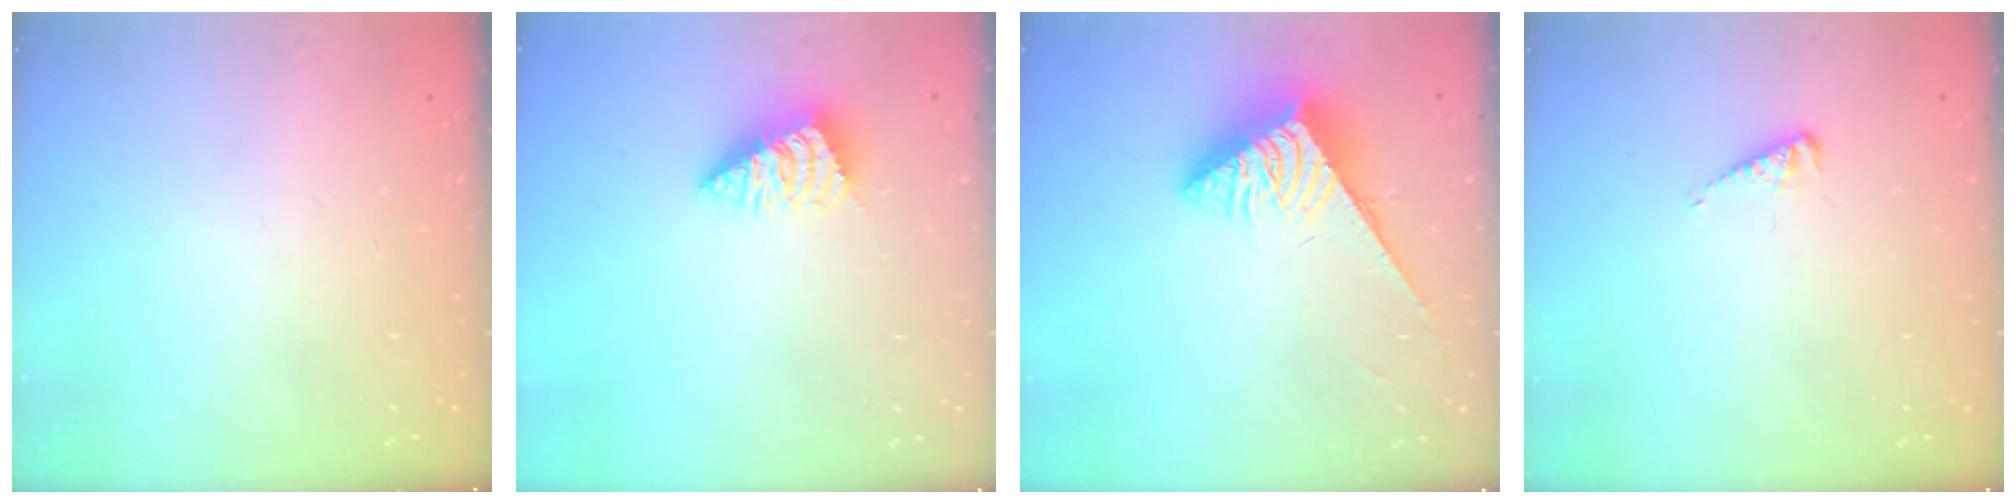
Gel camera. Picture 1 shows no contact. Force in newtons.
{"total": 2.1, "press": 2.1, "slide": 0.3}
{"total": 5.5, "press": 5.5, "slide": 0.2}
{"total": 3.9, "press": 3.9, "slide": 0.5}